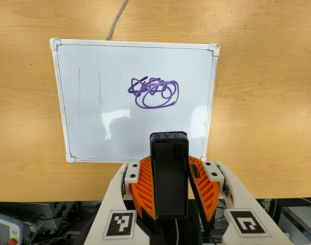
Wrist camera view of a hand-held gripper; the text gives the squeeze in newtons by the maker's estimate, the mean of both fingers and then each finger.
{"total": 5.7, "left": 4.8, "right": 6.7}